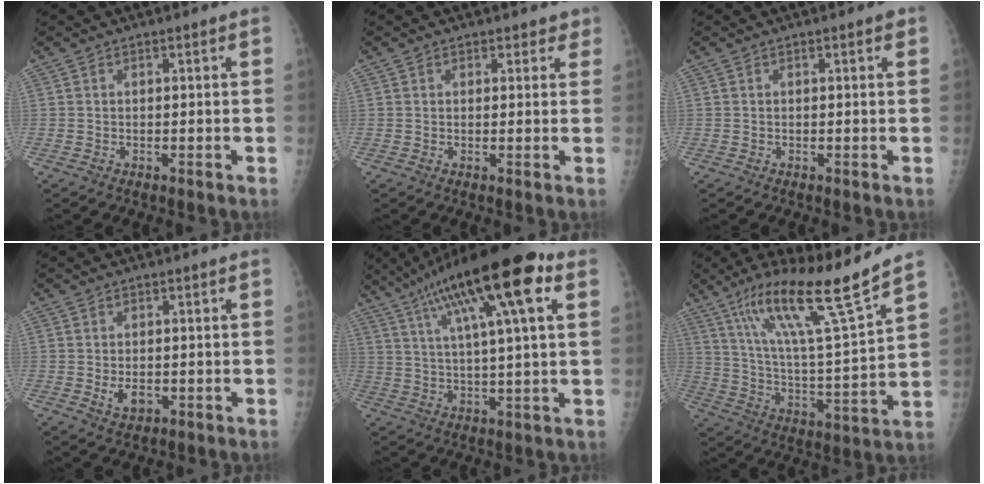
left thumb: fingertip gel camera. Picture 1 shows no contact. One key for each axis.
{"total": 2.1, "fx": 1.5, "fy": 1.5, "fz": 0.2, "tx": 0.026, "ty": -0.005, "tz": 0.012}
{"total": 0.7, "fx": 0.3, "fy": 0.2, "fz": 0.5, "tx": -0.006, "ty": 0.001, "tz": 0.002}
{"total": 3.0, "fx": -0.5, "fy": 2.1, "fz": 2.2, "tx": -0.030, "ty": -0.003, "tz": 0.000}
{"total": 20.9, "fx": 10.1, "fy": 4.0, "fz": 17.9, "tx": -0.299, "ty": 0.007, "tz": 0.165}
{"total": 19.6, "fx": 13.4, "fy": 0.5, "fz": 14.3, "tx": -0.226, "ty": -0.066, "tz": 0.234}